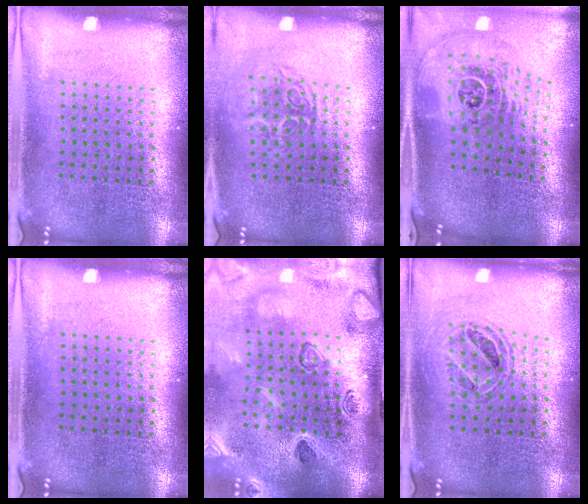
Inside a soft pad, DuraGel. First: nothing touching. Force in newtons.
{"total": 1.7, "press": 1.3, "slide": 1.1}
{"total": 2.8, "press": 1.8, "slide": 2.1}
{"total": 0.0}
{"total": 4.5, "press": 3.2, "slide": 3.1}
{"total": 0.8, "press": 0.8, "slide": 0.2}